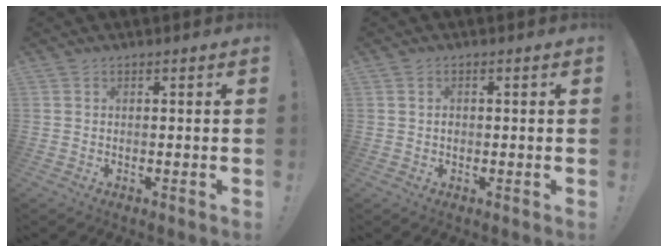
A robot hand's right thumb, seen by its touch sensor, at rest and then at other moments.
{"total": 1.1, "force": [-0.2, 1.0, 0.4], "torque": [-0.017, 0.008, -0.001]}